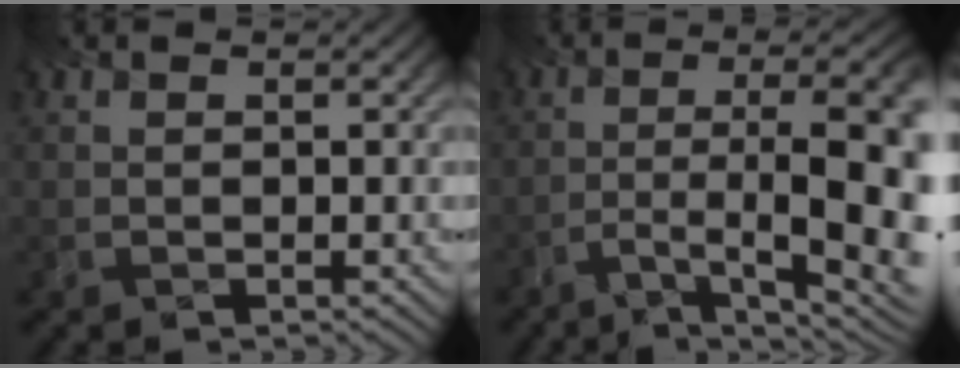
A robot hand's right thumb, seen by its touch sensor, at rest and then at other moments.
{"total": 14.1, "force": [-5.1, 3.3, 12.7], "torque": [-0.134, 0.015, -0.083]}